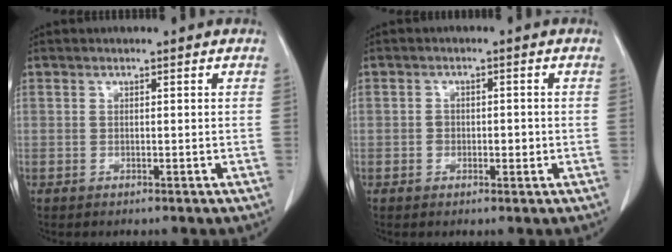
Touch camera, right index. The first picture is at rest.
{"total": 2.5, "force": [-0.5, 1.8, 1.7], "torque": [-0.023, 0.005, -0.006]}